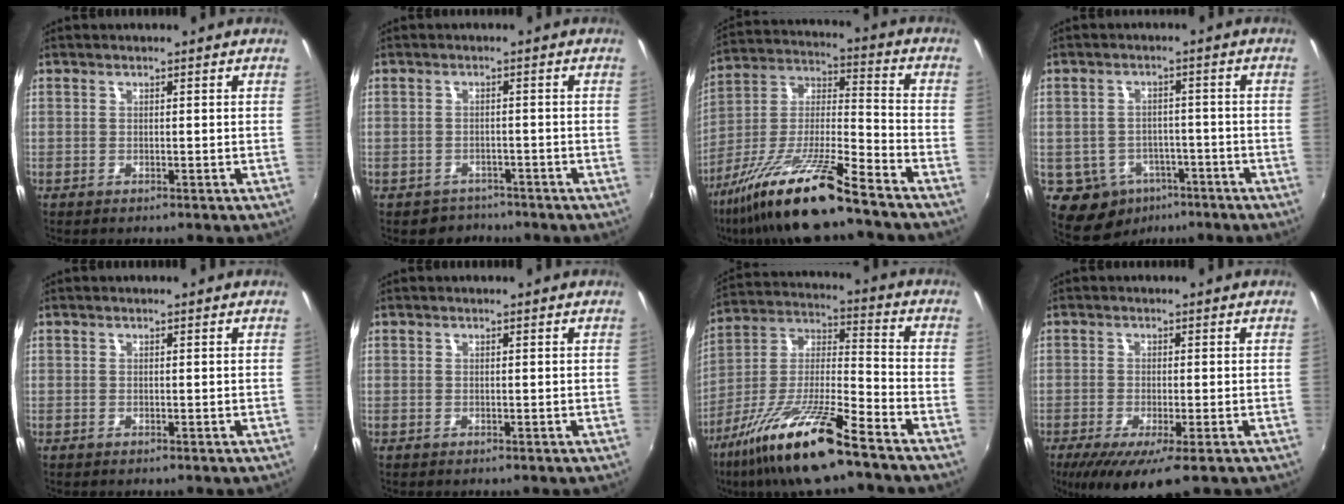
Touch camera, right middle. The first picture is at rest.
{"total": 3.4, "force": [-2.8, 2.0, -0.2], "torque": [-0.005, 0.004, -0.044]}
{"total": 17.6, "force": [-12.8, 1.1, 12.0], "torque": [-0.225, -0.017, -0.242]}
{"total": 9.1, "force": [-4.8, 7.3, 2.8], "torque": [-0.073, 0.009, -0.054]}
{"total": 0.0}
{"total": 0.0}
{"total": 16.8, "force": [-11.5, 1.7, 12.2], "torque": [-0.235, -0.016, -0.218]}
{"total": 8.5, "force": [-5.0, 1.5, 6.7], "torque": [-0.136, -0.035, -0.081]}